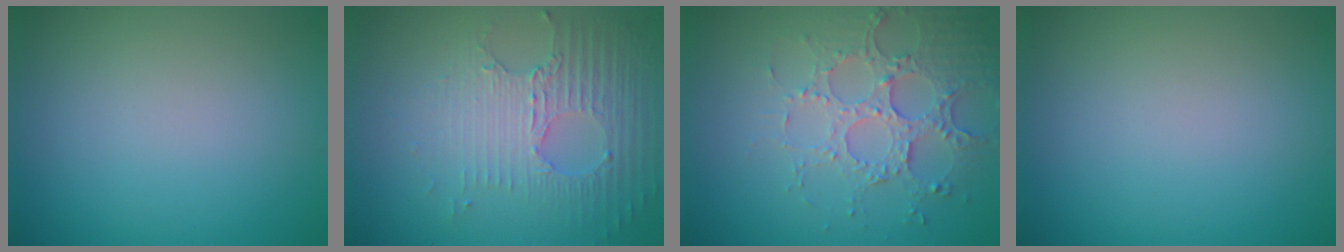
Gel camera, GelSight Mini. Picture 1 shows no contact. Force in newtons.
{"total": 5.3, "press": 3.3, "slide": 4.1}
{"total": 4.5, "press": 3.5, "slide": 2.7}
{"total": 0.0}